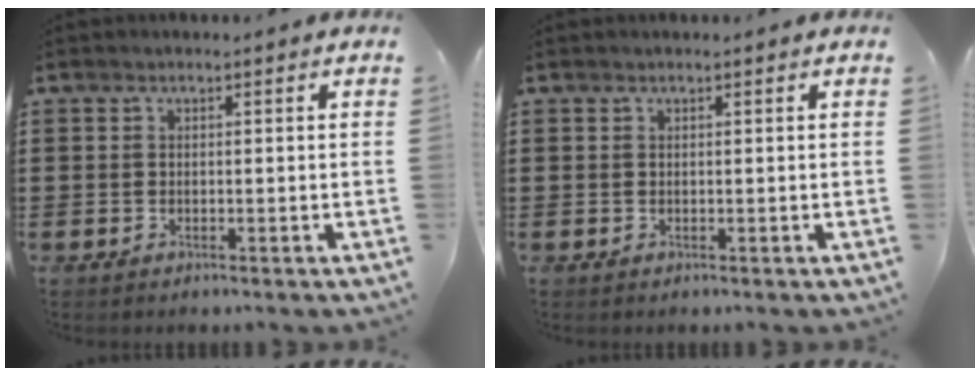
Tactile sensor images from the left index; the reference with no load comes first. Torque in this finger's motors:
{"motor_torque": [-0.10, 0.07, 0.01, -0.01]}